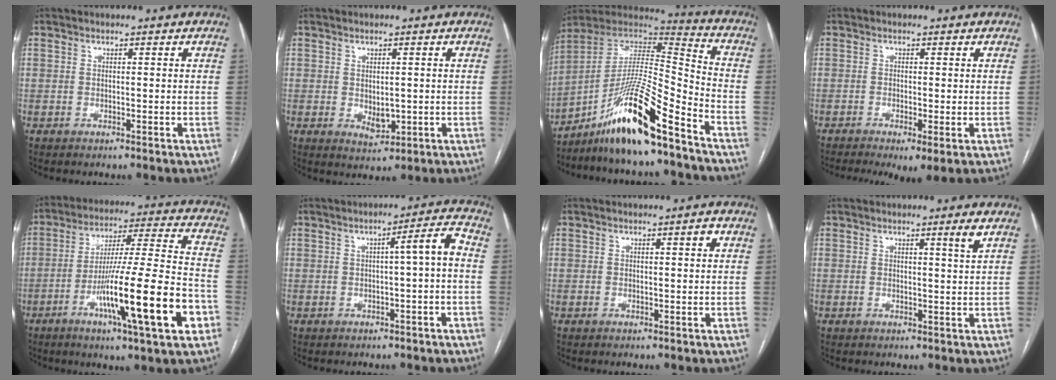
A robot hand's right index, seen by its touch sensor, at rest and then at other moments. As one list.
[{"total": 3.1, "force": [-0.2, 1.8, 2.5], "torque": [-0.039, -0.008, 0.007]}, {"total": 16.5, "force": [-11.2, 0.6, 12.1], "torque": [-0.223, 0.008, -0.198]}, {"total": 5.1, "force": [-2.6, 1.1, 4.2], "torque": [-0.060, -0.016, -0.040]}, {"total": 20.9, "force": [-7.8, 0.7, 19.3], "torque": [-0.296, -0.014, -0.126]}, {"total": 4.4, "force": [-0.2, -0.1, 4.4], "torque": [-0.060, 0.012, -0.002]}, {"total": 1.2, "force": [0.5, 0.1, 1.1], "torque": [-0.017, 0.002, 0.006]}, {"total": 1.9, "force": [1.1, -0.6, 1.4], "torque": [-0.027, -0.010, 0.021]}]